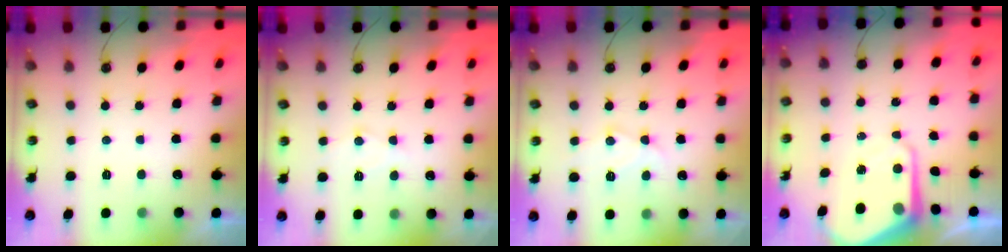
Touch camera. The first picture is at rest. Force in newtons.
{"total": 5.7, "press": 5.7, "slide": 0.9}
{"total": 11.0, "press": 11.0, "slide": 0.8}
{"total": 9.1, "press": 9.1, "slide": 0.7}